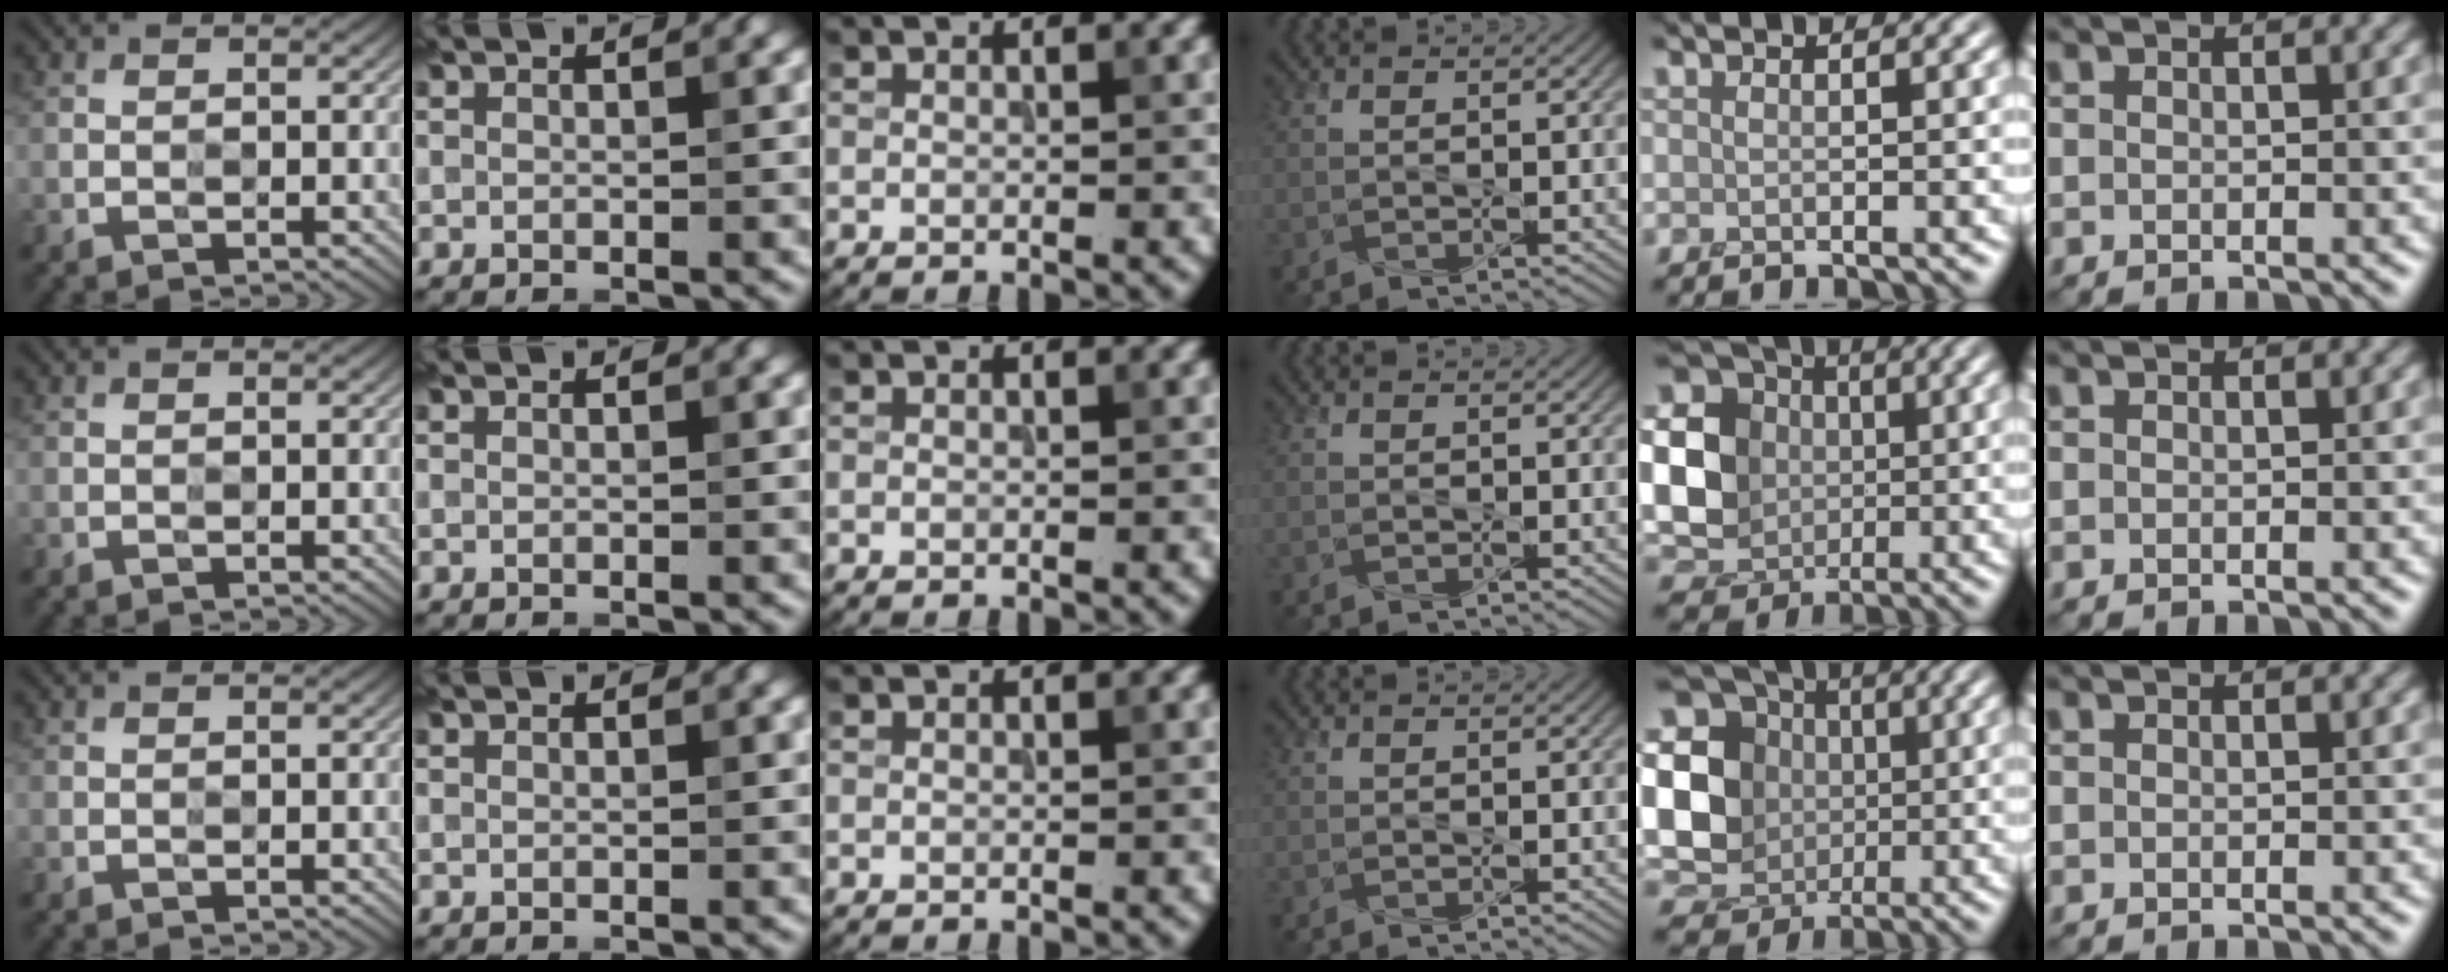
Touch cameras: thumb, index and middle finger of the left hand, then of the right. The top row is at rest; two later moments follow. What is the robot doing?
{"motion": "press", "object": "toy piano key"}